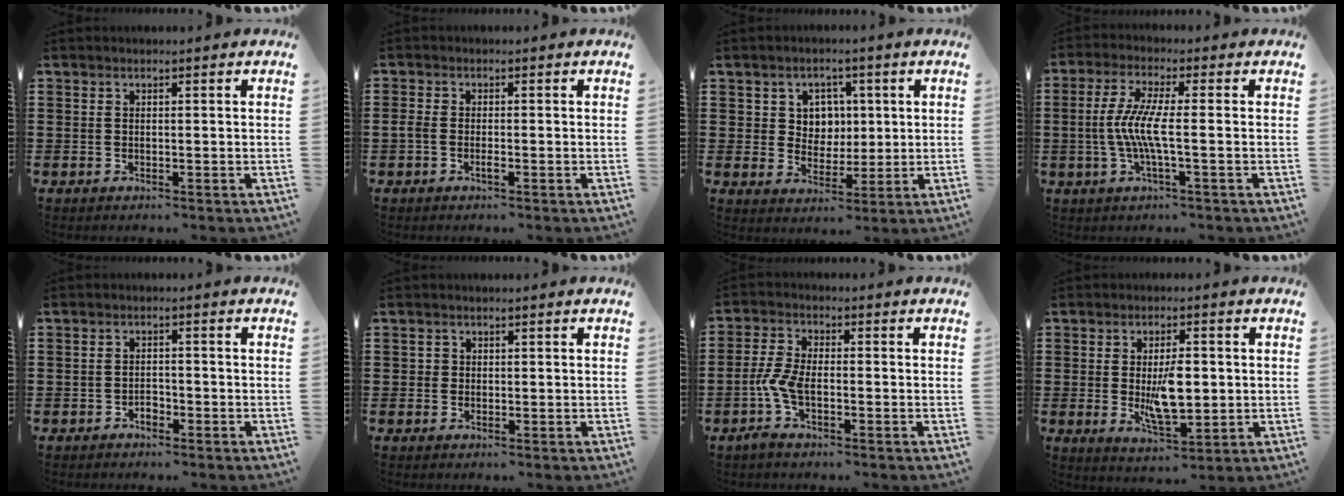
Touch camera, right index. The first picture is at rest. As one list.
[{"total": 1.3, "force": [-0.8, 0.4, 1.0], "torque": [-0.028, -0.002, -0.017]}, {"total": 4.8, "force": [1.5, 4.4, 1.3], "torque": [-0.039, 0.014, 0.024]}, {"total": 6.2, "force": [-1.0, 0.6, 6.1], "torque": [-0.137, -0.011, -0.029]}, {"total": 1.5, "force": [-1.2, 0.7, 0.6], "torque": [-0.016, -0.001, -0.024]}, {"total": 0.8, "force": [0.1, 0.8, 0.1], "torque": [-0.004, 0.006, 0.000]}, {"total": 5.2, "force": [-1.9, 2.3, 4.3], "torque": [-0.108, -0.003, -0.043]}, {"total": 7.2, "force": [-0.2, 3.1, 6.6], "torque": [-0.115, -0.006, -0.009]}]